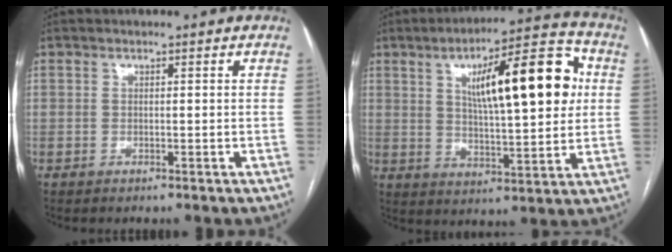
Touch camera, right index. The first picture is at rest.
{"total": 18.1, "force": [4.6, 3.9, 17.0], "torque": [-0.256, 0.025, 0.070]}